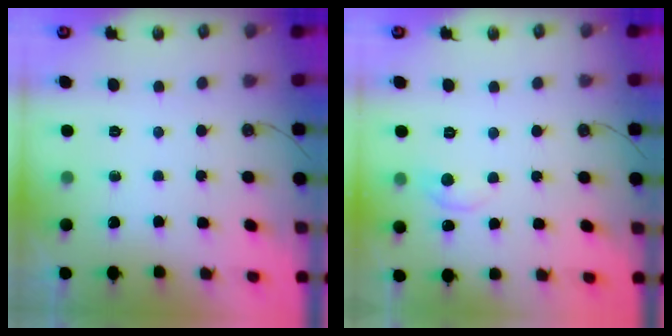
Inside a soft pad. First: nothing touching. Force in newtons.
{"total": 0.0}